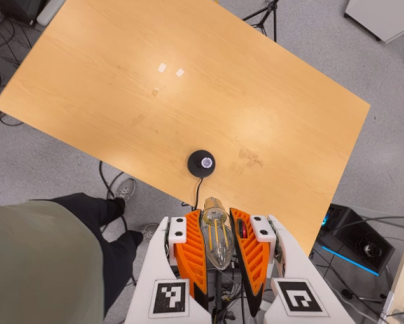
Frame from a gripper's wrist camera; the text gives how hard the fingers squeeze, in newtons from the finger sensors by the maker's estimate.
{"total": 21.7, "left": 23.5, "right": 19.8}